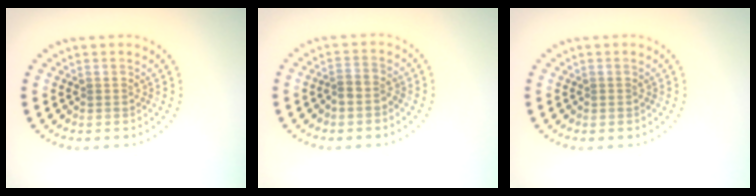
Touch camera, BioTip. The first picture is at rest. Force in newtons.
{"total": 1.4, "press": 1.1, "slide": 0.8}
{"total": 0.0}